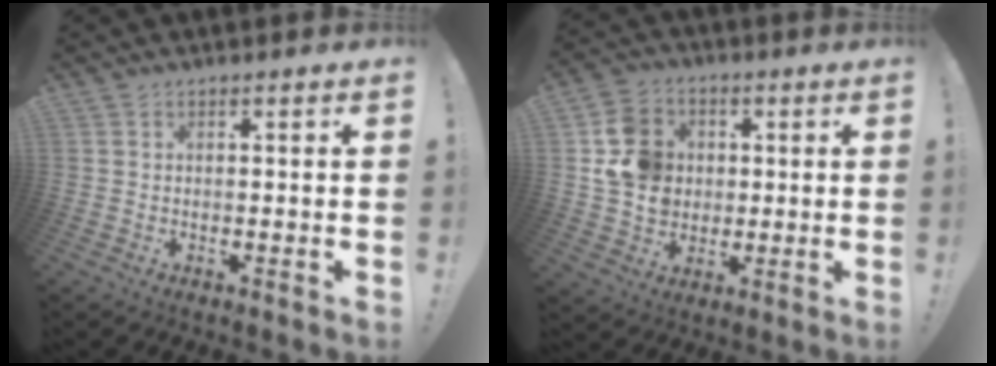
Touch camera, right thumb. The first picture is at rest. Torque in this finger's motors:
{"motor_torque": [1.62, 1.86, 0.80, 0.07, 0.05]}